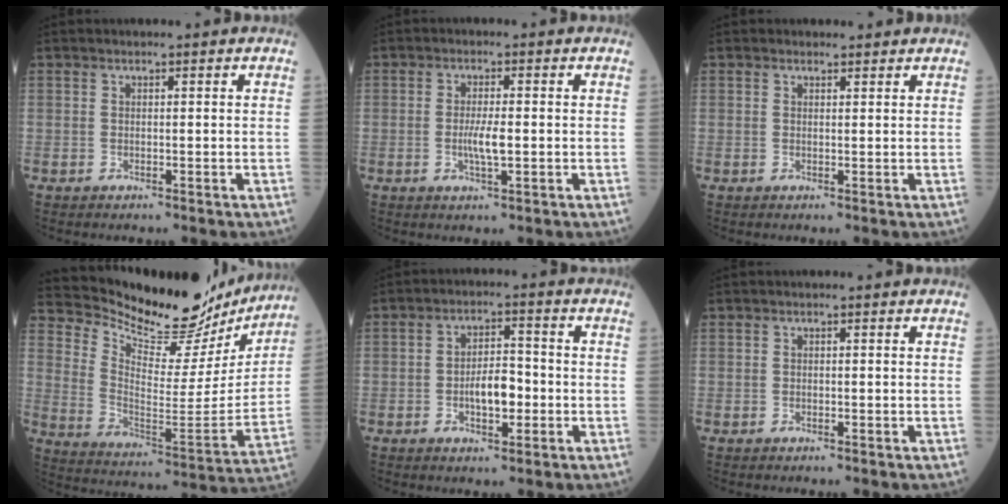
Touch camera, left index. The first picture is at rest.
{"total": 3.1, "force": [-0.6, 0.4, 3.0], "torque": [-0.062, -0.007, -0.013]}
{"total": 1.4, "force": [1.3, 0.6, 0.0], "torque": [-0.002, 0.002, 0.015]}
{"total": 24.2, "force": [22.1, 5.3, 8.2], "torque": [-0.133, -0.057, 0.309]}
{"total": 5.5, "force": [-1.6, 2.2, 4.8], "torque": [-0.084, 0.006, -0.029]}
{"total": 0.0}